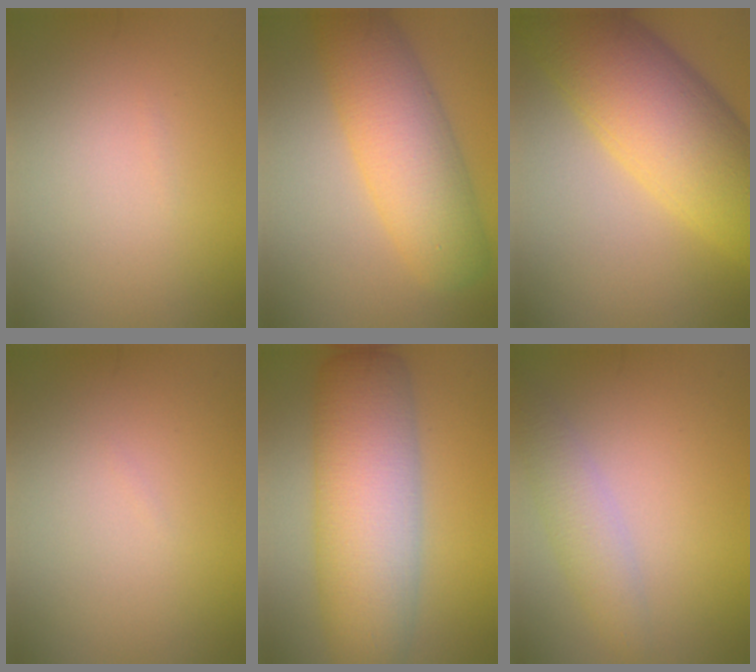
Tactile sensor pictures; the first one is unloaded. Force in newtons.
{"total": 7.5, "press": 7.5, "slide": 0.2}
{"total": 11.9, "press": 11.9, "slide": 0.3}
{"total": 0.0}
{"total": 10.3, "press": 10.3, "slide": 0.2}
{"total": 2.9, "press": 2.9, "slide": 0.2}